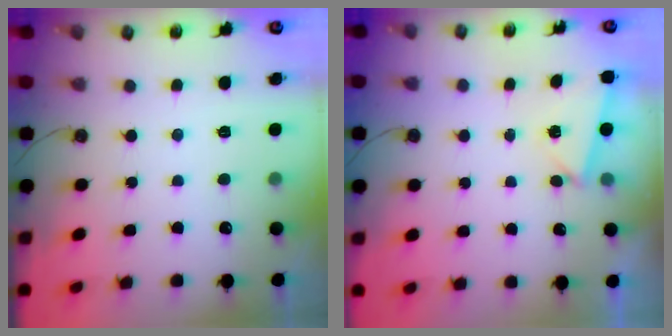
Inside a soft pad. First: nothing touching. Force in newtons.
{"total": 2.8, "press": 1.5, "slide": 2.3}